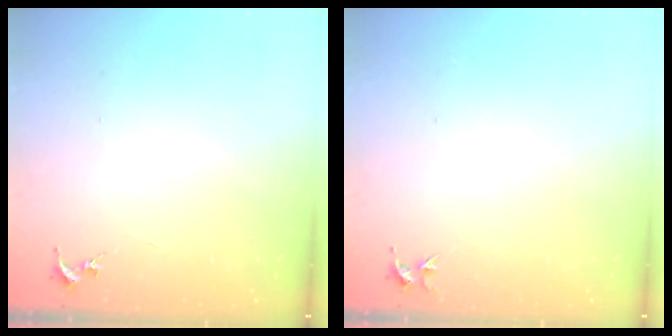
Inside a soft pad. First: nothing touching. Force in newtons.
{"total": 3.7, "press": 3.7, "slide": 0.4}